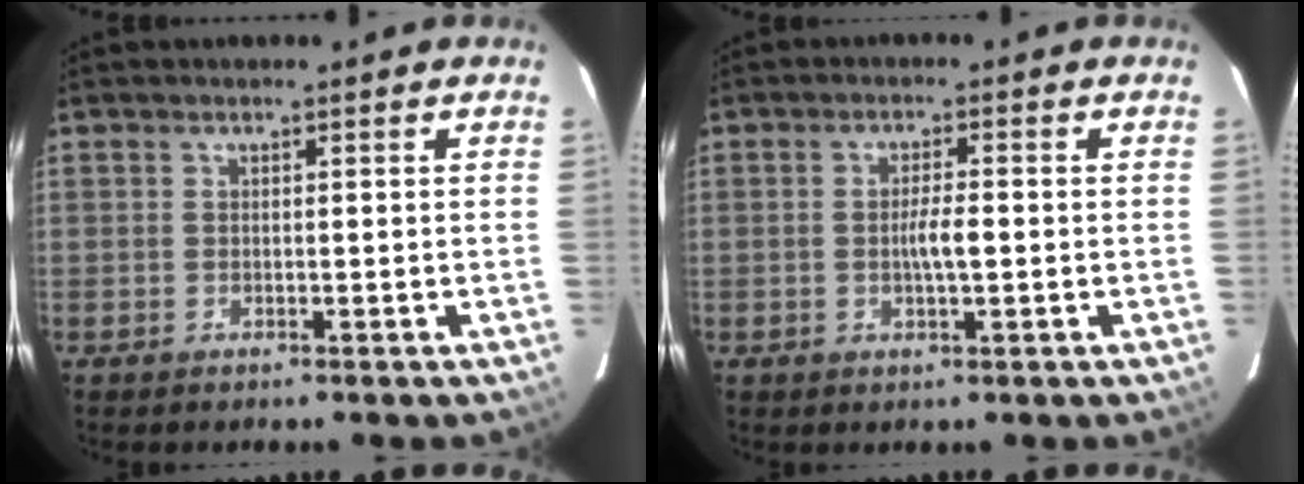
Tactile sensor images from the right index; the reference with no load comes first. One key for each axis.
{"total": 3.2, "fx": -0.4, "fy": 0.4, "fz": 3.2, "tx": -0.059, "ty": 0.000, "tz": -0.008}